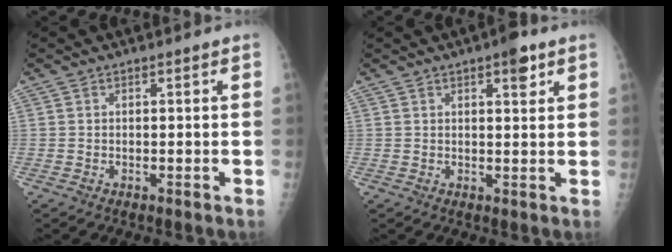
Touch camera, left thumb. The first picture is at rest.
{"total": 3.9, "force": [2.2, 1.3, 3.0], "torque": [-0.031, -0.008, 0.028]}